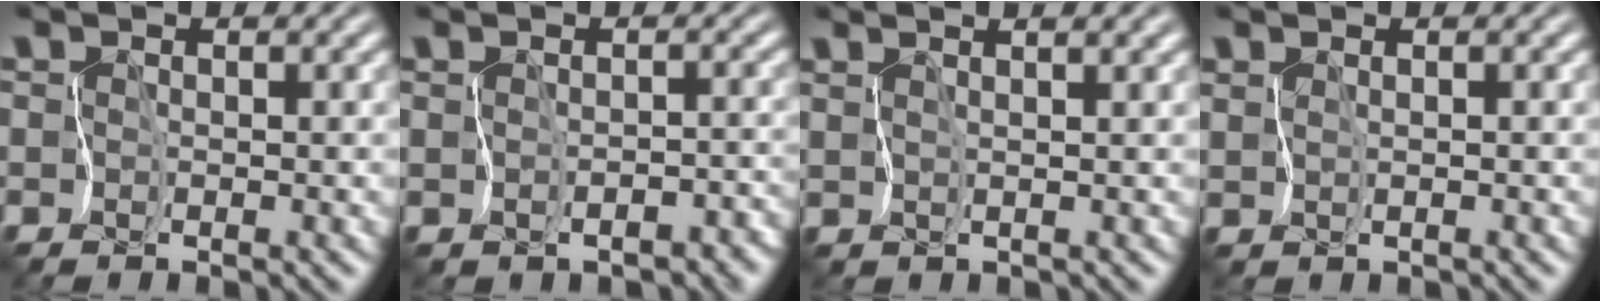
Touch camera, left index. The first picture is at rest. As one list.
[{"total": 2.6, "force": [-1.9, 1.6, 0.6], "torque": [0.016, -0.013, -0.015]}, {"total": 1.8, "force": [1.7, -0.7, 0.3], "torque": [-0.004, -0.009, 0.033]}, {"total": 1.3, "force": [1.2, 0.4, 0.0], "torque": [0.006, 0.002, 0.014]}]